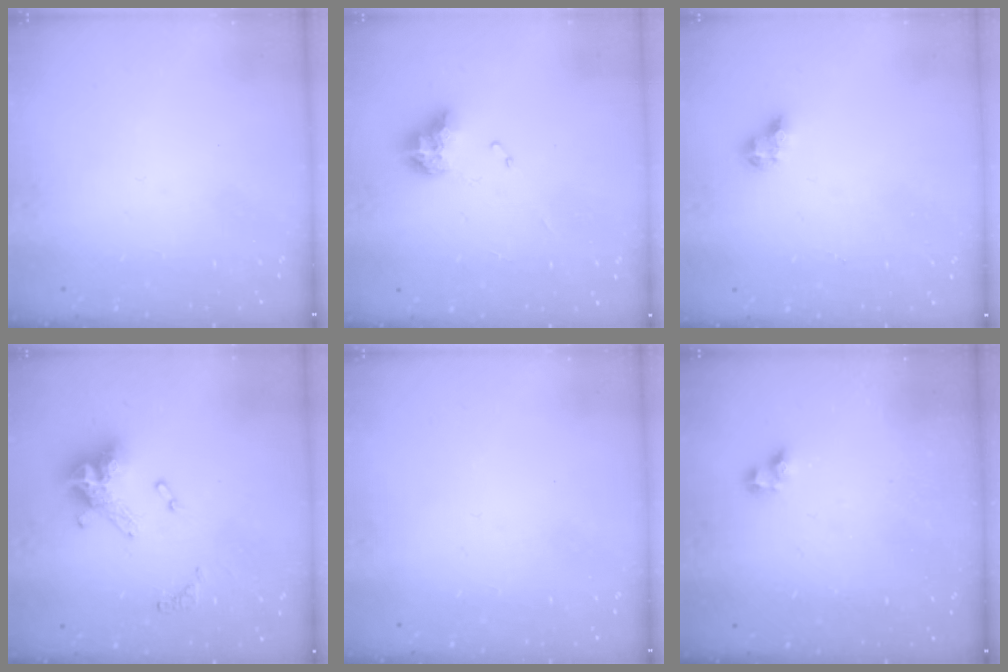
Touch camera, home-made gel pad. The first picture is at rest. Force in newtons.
{"total": 9.1, "press": 9.0, "slide": 1.1}
{"total": 6.7, "press": 6.7, "slide": 0.8}
{"total": 13.1, "press": 13.0, "slide": 1.4}
{"total": 0.0}
{"total": 4.2, "press": 4.1, "slide": 0.2}